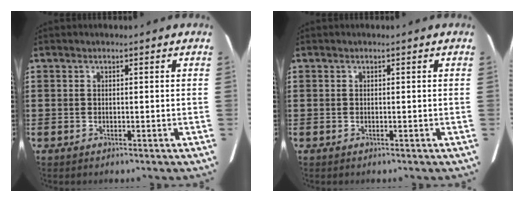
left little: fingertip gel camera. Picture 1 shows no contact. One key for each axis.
{"total": 0.0}